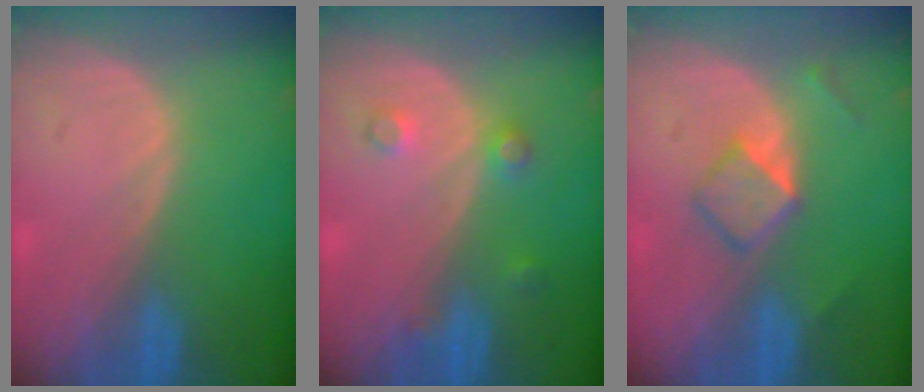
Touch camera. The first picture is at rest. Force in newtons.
{"total": 2.6, "press": 2.6, "slide": 0.3}
{"total": 4.4, "press": 4.1, "slide": 1.7}